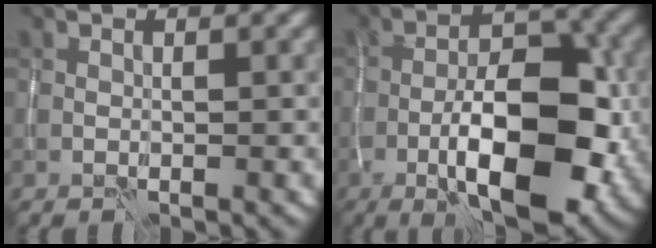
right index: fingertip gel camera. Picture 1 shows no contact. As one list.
[{"total": 10.5, "force": [-3.3, 4.2, 9.1], "torque": [-0.150, 0.004, -0.056]}]